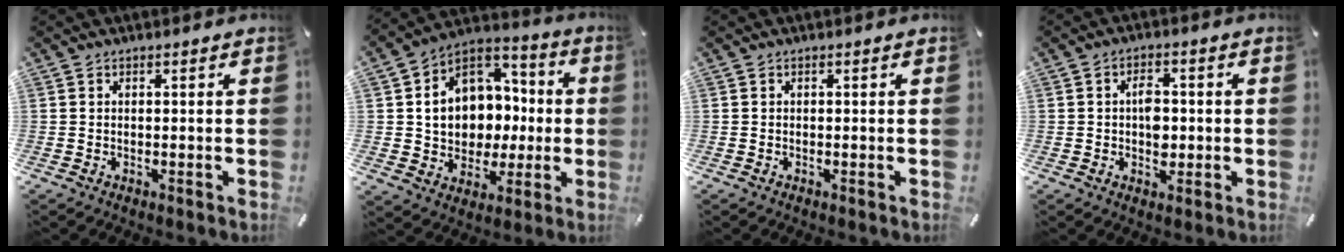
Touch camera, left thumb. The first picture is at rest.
{"total": 13.1, "force": [0.2, 11.8, 5.8], "torque": [-0.106, -0.012, 0.011]}
{"total": 0.0}
{"total": 5.1, "force": [-0.2, 3.5, 3.7], "torque": [-0.046, 0.000, -0.009]}